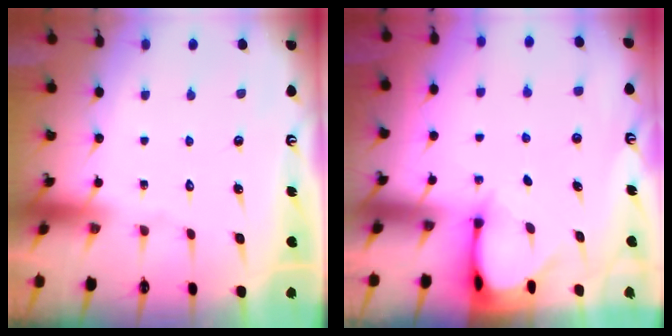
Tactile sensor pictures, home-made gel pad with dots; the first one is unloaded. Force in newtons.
{"total": 3.0, "press": 3.0, "slide": 0.2}